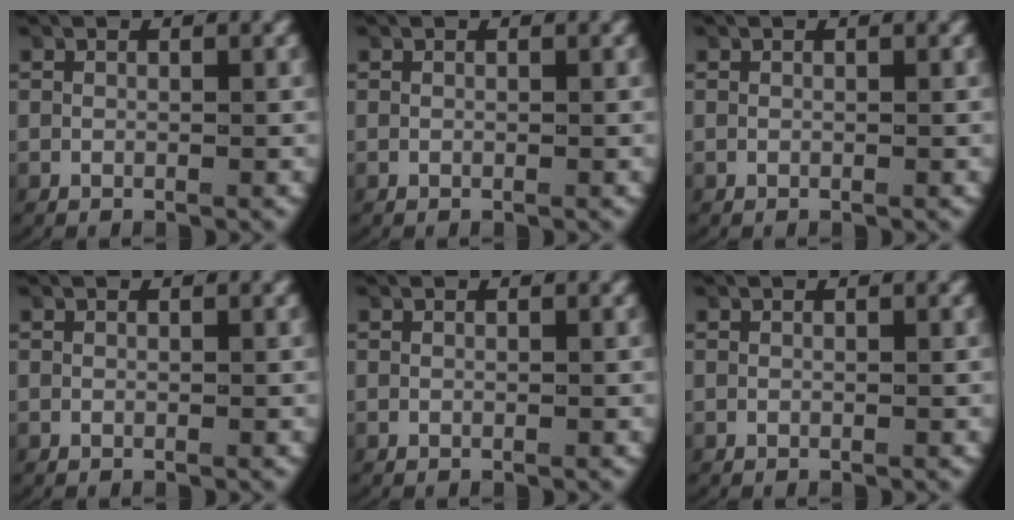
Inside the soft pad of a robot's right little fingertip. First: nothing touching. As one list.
[{"total": 0.0}, {"total": 0.0}, {"total": 0.0}, {"total": 0.0}, {"total": 0.0}]